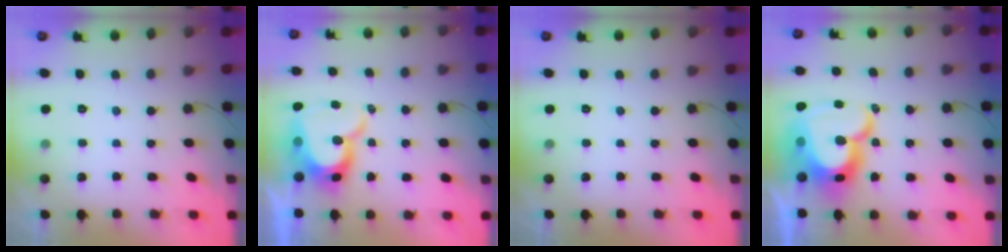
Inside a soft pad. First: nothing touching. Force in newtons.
{"total": 14.7, "press": 14.6, "slide": 1.4}
{"total": 0.0}
{"total": 26.1, "press": 26.0, "slide": 2.7}